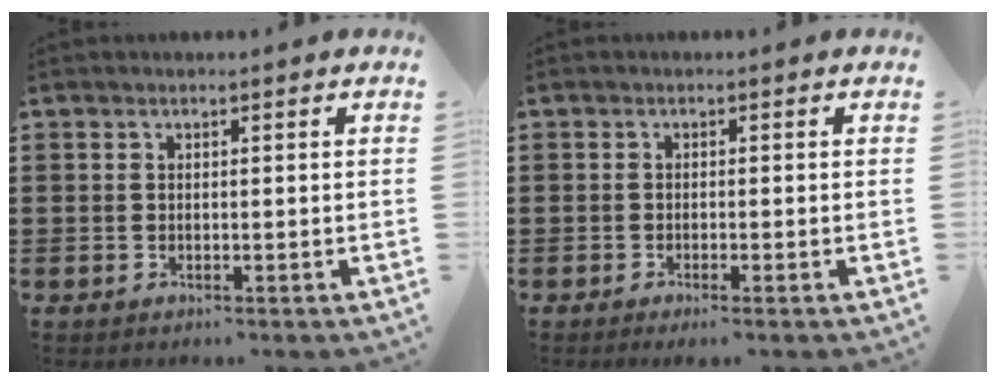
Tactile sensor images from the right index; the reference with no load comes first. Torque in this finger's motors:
{"motor_torque": [0.29, -0.12, 0.06, 0.01]}